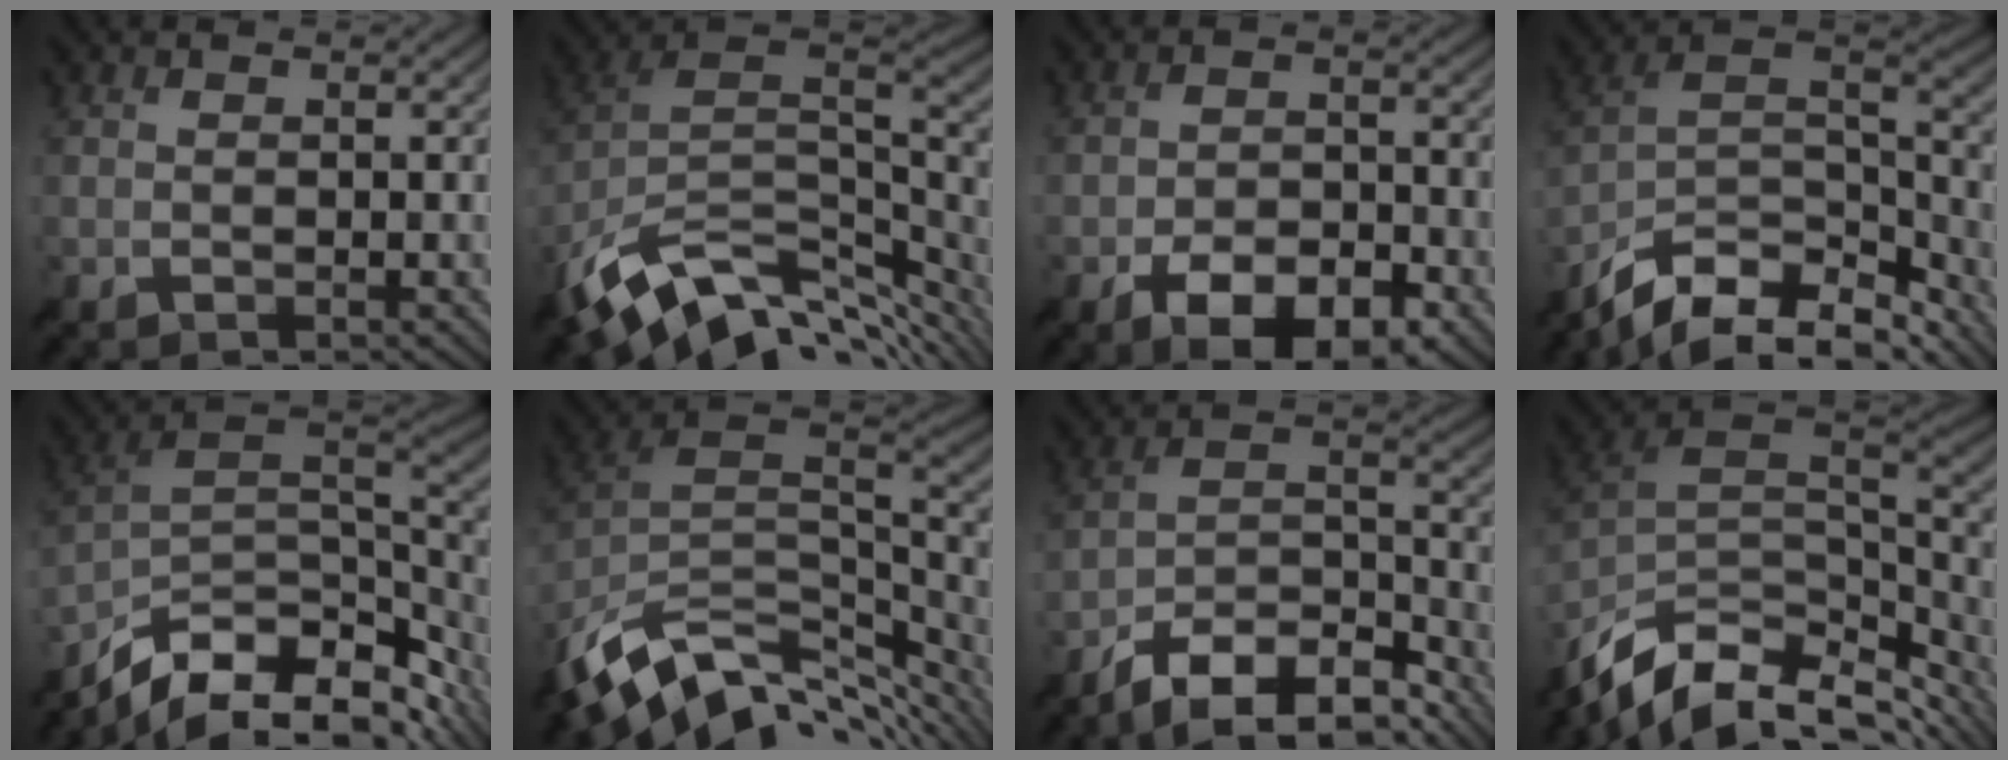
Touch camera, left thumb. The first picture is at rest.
{"total": 14.5, "force": [-5.9, 7.8, 10.7], "torque": [-0.238, -0.011, -0.103]}
{"total": 9.7, "force": [-5.4, 4.4, 6.7], "torque": [-0.112, 0.002, -0.094]}
{"total": 15.2, "force": [-10.8, 6.5, 8.4], "torque": [-0.210, -0.016, -0.174]}
{"total": 15.0, "force": [-8.3, 7.3, 10.1], "torque": [-0.221, -0.025, -0.132]}
{"total": 13.4, "force": [-6.5, 6.8, 9.5], "torque": [-0.214, -0.013, -0.111]}
{"total": 13.6, "force": [-10.7, 4.1, 7.4], "torque": [-0.145, 0.009, -0.192]}
{"total": 14.4, "force": [-8.6, 7.0, 9.1], "torque": [-0.215, -0.020, -0.145]}